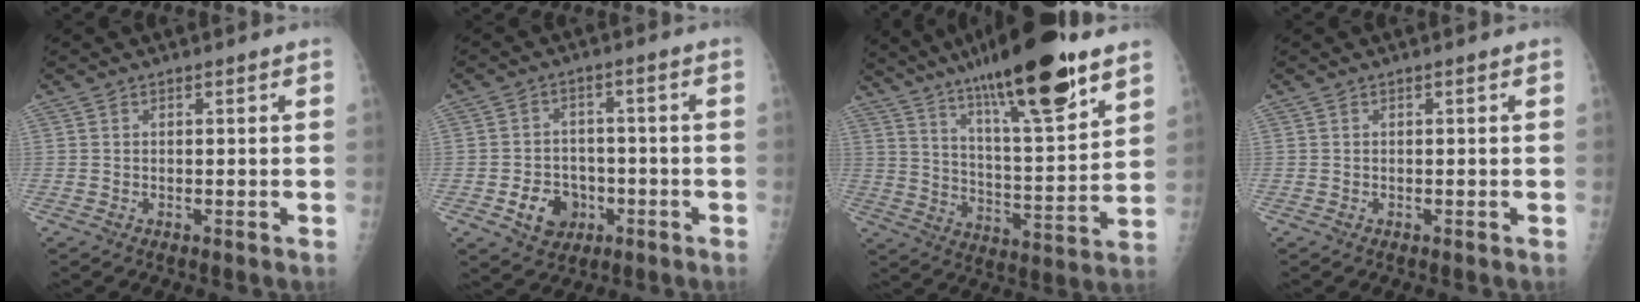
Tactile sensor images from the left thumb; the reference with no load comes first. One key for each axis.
{"total": 7.6, "fx": -2.8, "fy": 6.1, "fz": 3.5, "tx": -0.030, "ty": 0.019, "tz": -0.041}
{"total": 23.5, "fx": 15.2, "fy": 4.5, "fz": 17.3, "tx": -0.268, "ty": -0.058, "tz": 0.249}
{"total": 0.0}